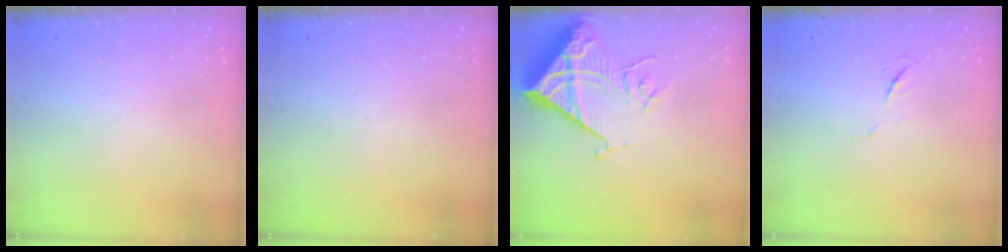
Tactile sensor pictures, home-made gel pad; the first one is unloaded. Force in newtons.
{"total": 0.0}
{"total": 14.6, "press": 14.5, "slide": 1.4}
{"total": 4.1, "press": 4.1, "slide": 0.6}